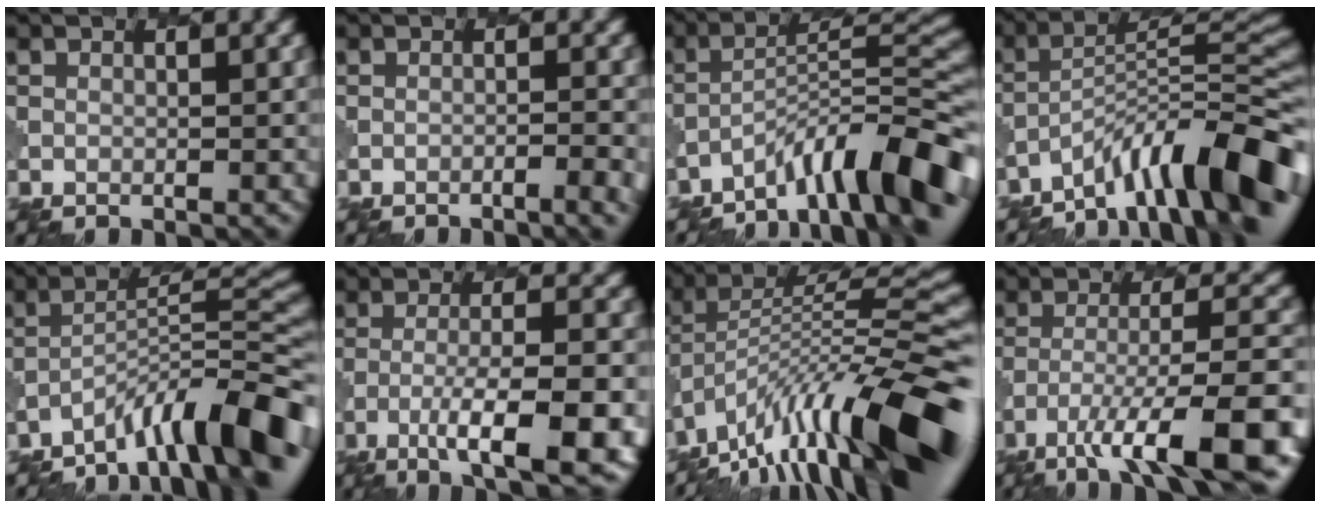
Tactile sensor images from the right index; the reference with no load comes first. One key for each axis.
{"total": 2.8, "fx": -1.7, "fy": 0.5, "fz": 2.1, "tx": -0.026, "ty": 0.004, "tz": -0.032}
{"total": 10.5, "fx": -7.4, "fy": 1.9, "fz": 7.3, "tx": -0.102, "ty": 0.024, "tz": -0.119}
{"total": 11.7, "fx": -8.0, "fy": 2.5, "fz": 8.1, "tx": -0.111, "ty": 0.022, "tz": -0.139}
{"total": 10.3, "fx": -7.4, "fy": 1.8, "fz": 6.9, "tx": -0.094, "ty": 0.023, "tz": -0.119}
{"total": 9.7, "fx": -4.7, "fy": 2.3, "fz": 8.1, "tx": -0.133, "ty": -0.004, "tz": -0.072}
{"total": 15.1, "fx": -8.0, "fy": 3.9, "fz": 12.2, "tx": -0.207, "ty": 0.035, "tz": -0.145}
{"total": 11.1, "fx": -6.3, "fy": 2.6, "fz": 8.8, "tx": -0.144, "ty": -0.002, "tz": -0.105}